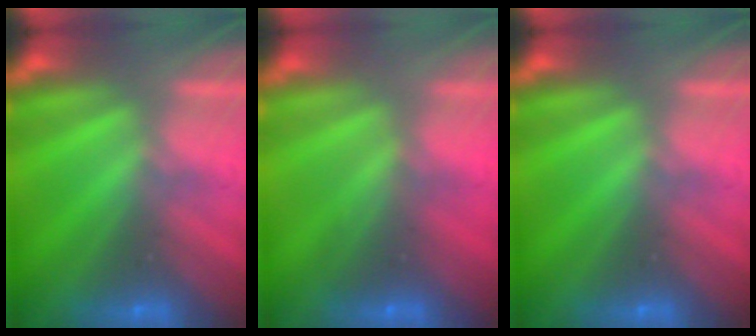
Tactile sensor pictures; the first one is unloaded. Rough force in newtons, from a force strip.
{"total": 2.6}
{"total": 0.0}